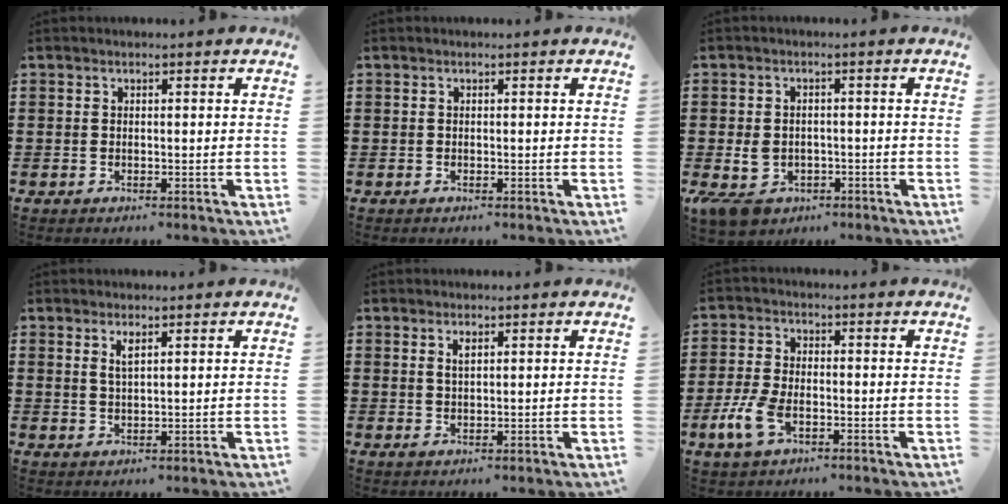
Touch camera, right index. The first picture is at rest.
{"total": 0.0}
{"total": 3.7, "force": [-1.8, 2.6, 1.9], "torque": [-0.060, -0.005, -0.041]}
{"total": 2.1, "force": [1.2, 0.6, 1.6], "torque": [-0.033, 0.003, 0.020]}
{"total": 1.7, "force": [0.7, 0.6, 1.4], "torque": [-0.030, 0.002, 0.011]}
{"total": 6.2, "force": [-2.4, 3.2, 4.8], "torque": [-0.121, -0.006, -0.050]}